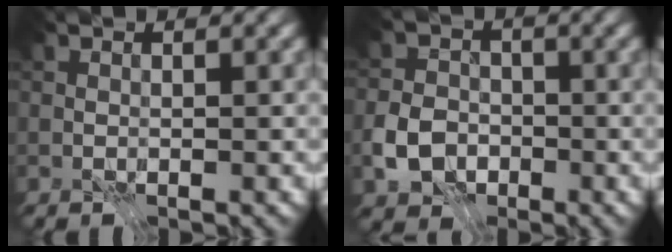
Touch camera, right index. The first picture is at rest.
{"total": 3.8, "force": [-1.8, 3.0, 1.4], "torque": [-0.018, 0.002, -0.044]}